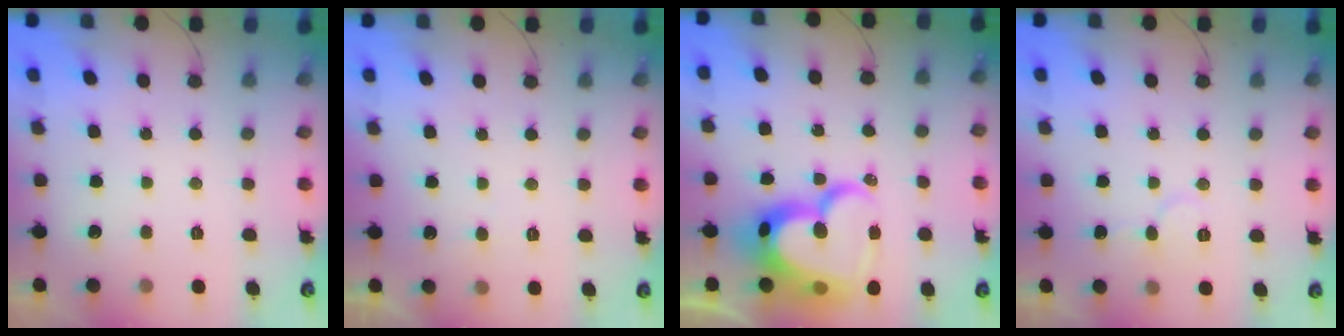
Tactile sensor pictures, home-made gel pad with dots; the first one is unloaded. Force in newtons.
{"total": 3.3, "press": 3.3, "slide": 0.2}
{"total": 27.1, "press": 27.0, "slide": 2.4}
{"total": 5.2, "press": 5.2, "slide": 0.3}